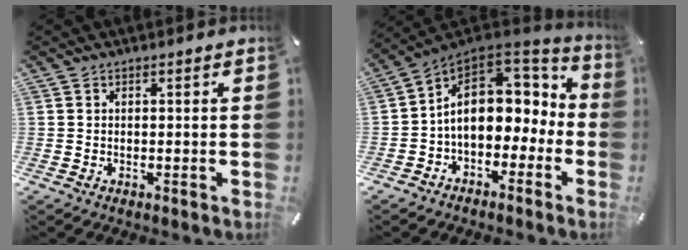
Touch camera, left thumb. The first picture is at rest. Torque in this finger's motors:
{"motor_torque": [2.04, 2.97, 1.64, 0.04, 0.52]}